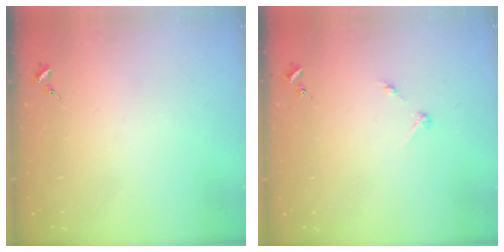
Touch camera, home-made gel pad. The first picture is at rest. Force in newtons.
{"total": 2.8, "press": 2.8, "slide": 0.3}